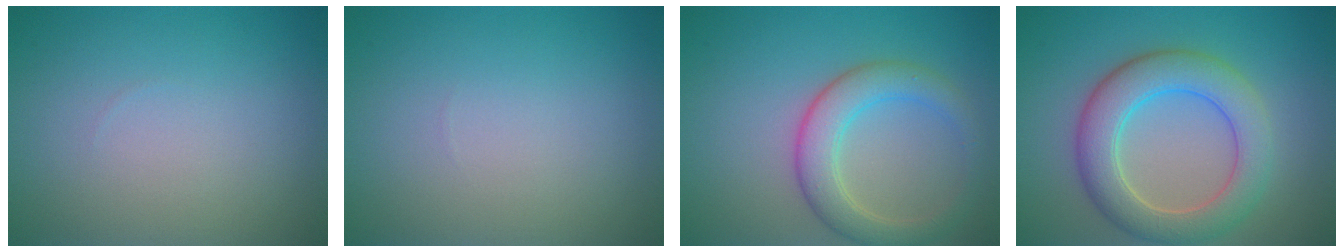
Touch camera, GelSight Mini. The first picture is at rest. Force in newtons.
{"total": 0.0}
{"total": 4.4, "press": 4.4, "slide": 0.3}
{"total": 6.3, "press": 6.3, "slide": 0.1}